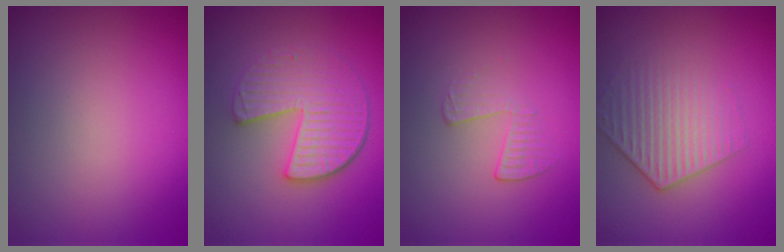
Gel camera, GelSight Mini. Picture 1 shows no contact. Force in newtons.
{"total": 4.9, "press": 4.0, "slide": 2.8}
{"total": 1.8, "press": 0.5, "slide": 1.7}
{"total": 3.2, "press": 2.8, "slide": 1.4}